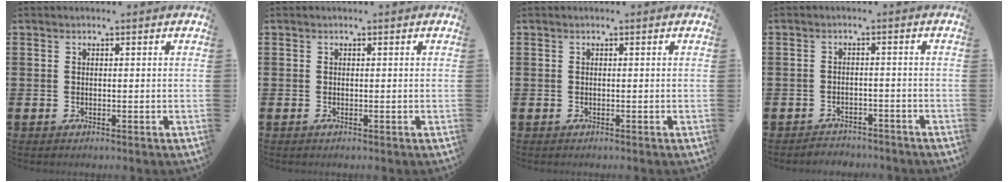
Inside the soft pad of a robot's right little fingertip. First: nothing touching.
{"total": 0.0}
{"total": 0.0}
{"total": 1.8, "force": [-1.7, 0.2, -0.2], "torque": [-0.004, 0.005, -0.040]}